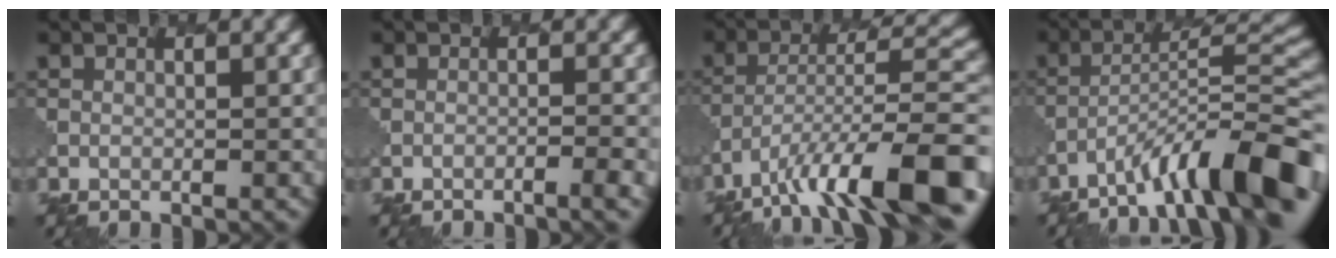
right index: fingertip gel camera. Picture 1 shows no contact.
{"total": 2.2, "force": [-1.4, 0.3, 1.7], "torque": [-0.017, 0.001, -0.029]}
{"total": 12.8, "force": [-8.1, 3.2, 9.4], "torque": [-0.146, 0.006, -0.140]}
{"total": 10.9, "force": [-7.0, 2.0, 8.1], "torque": [-0.118, 0.024, -0.110]}